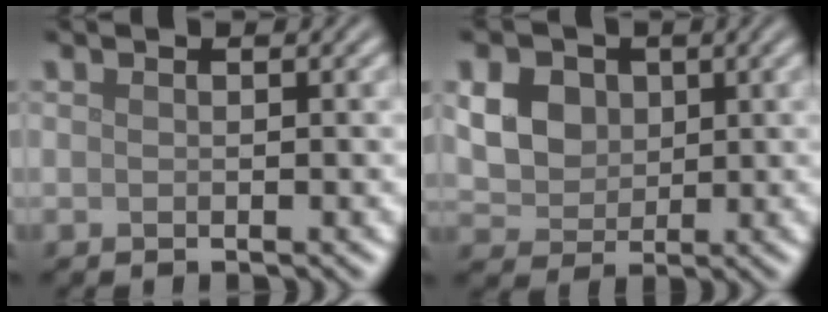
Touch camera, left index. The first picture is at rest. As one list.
[{"total": 8.4, "force": [3.0, 6.6, 4.2], "torque": [-0.095, 0.028, 0.044]}]